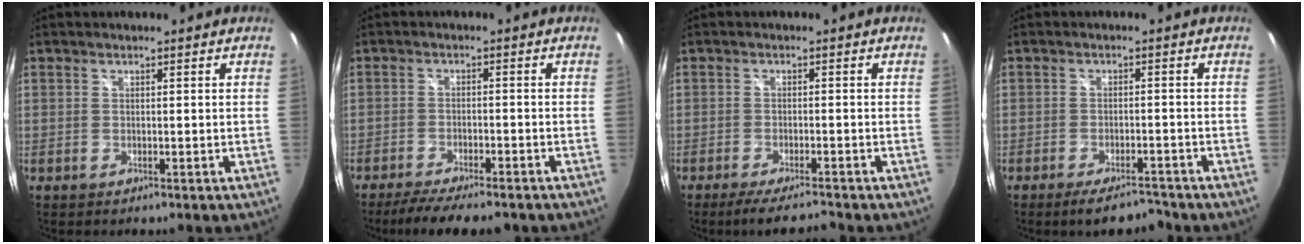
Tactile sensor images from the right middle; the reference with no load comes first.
{"total": 10.0, "force": [-8.4, 1.8, 5.1], "torque": [-0.110, -0.023, -0.133]}
{"total": 5.7, "force": [-5.1, 0.0, 2.7], "torque": [-0.060, -0.019, -0.087]}
{"total": 5.7, "force": [-4.8, 1.6, 2.6], "torque": [-0.056, -0.006, -0.075]}